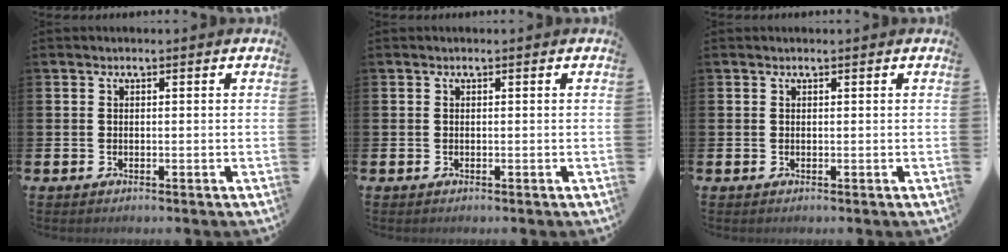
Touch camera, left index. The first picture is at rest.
{"total": 0.0}
{"total": 0.0}